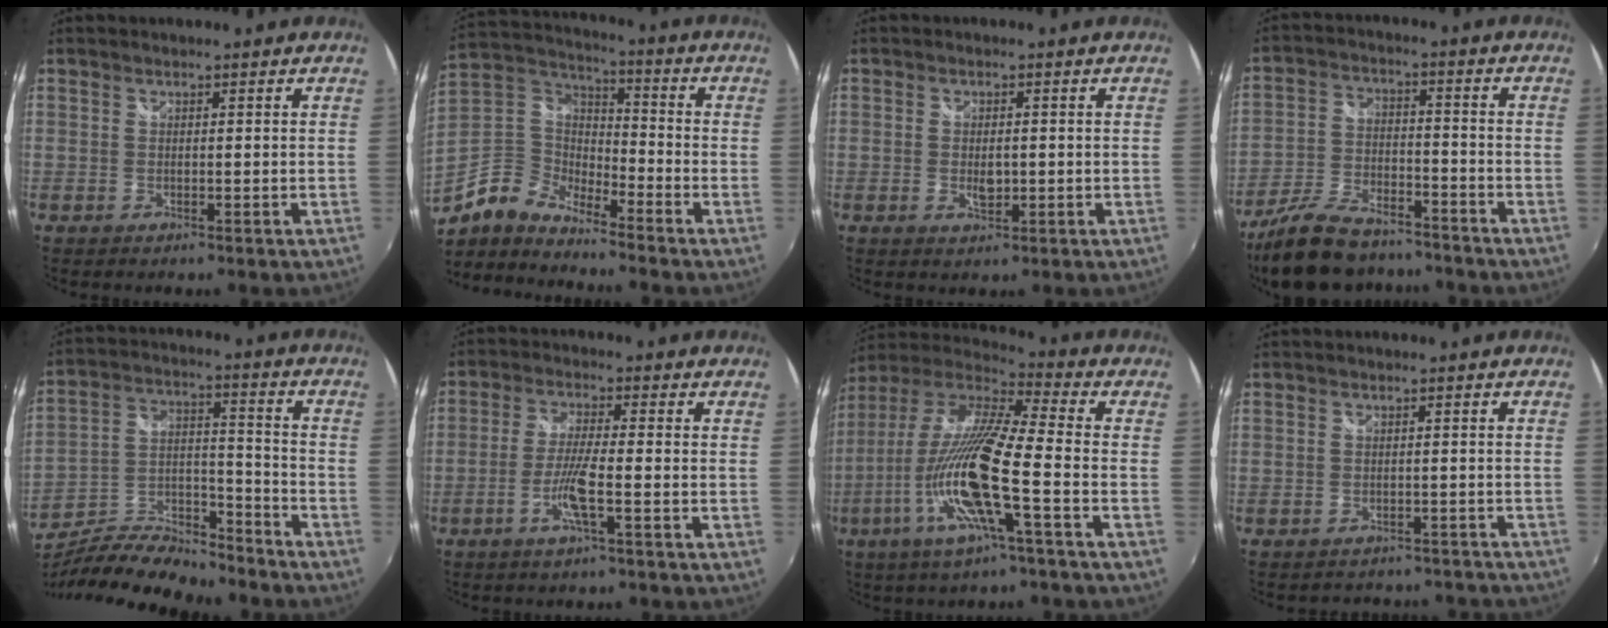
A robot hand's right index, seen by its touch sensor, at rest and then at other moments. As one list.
[{"total": 9.8, "force": [-7.5, 4.5, 4.4], "torque": [-0.099, 0.014, -0.165]}, {"total": 2.9, "force": [-0.4, 1.6, 2.4], "torque": [-0.040, -0.003, -0.006]}, {"total": 16.3, "force": [-13.4, 5.9, 7.3], "torque": [-0.161, -0.014, -0.225]}, {"total": 18.2, "force": [-14.8, 5.3, 9.1], "torque": [-0.178, 0.002, -0.248]}, {"total": 6.0, "force": [-2.5, 0.1, 5.5], "torque": [-0.117, -0.004, -0.050]}, {"total": 18.6, "force": [-6.3, 1.2, 17.5], "torque": [-0.321, -0.028, -0.127]}, {"total": 10.2, "force": [-9.3, 3.7, 2.3], "torque": [-0.043, 0.006, -0.101]}]